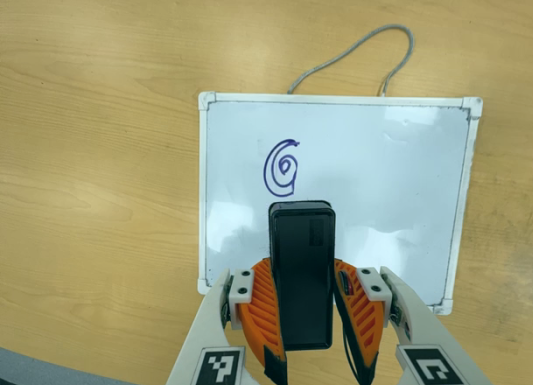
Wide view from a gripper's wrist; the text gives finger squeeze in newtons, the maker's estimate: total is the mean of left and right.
{"total": 6.3, "left": 5.7, "right": 6.9}